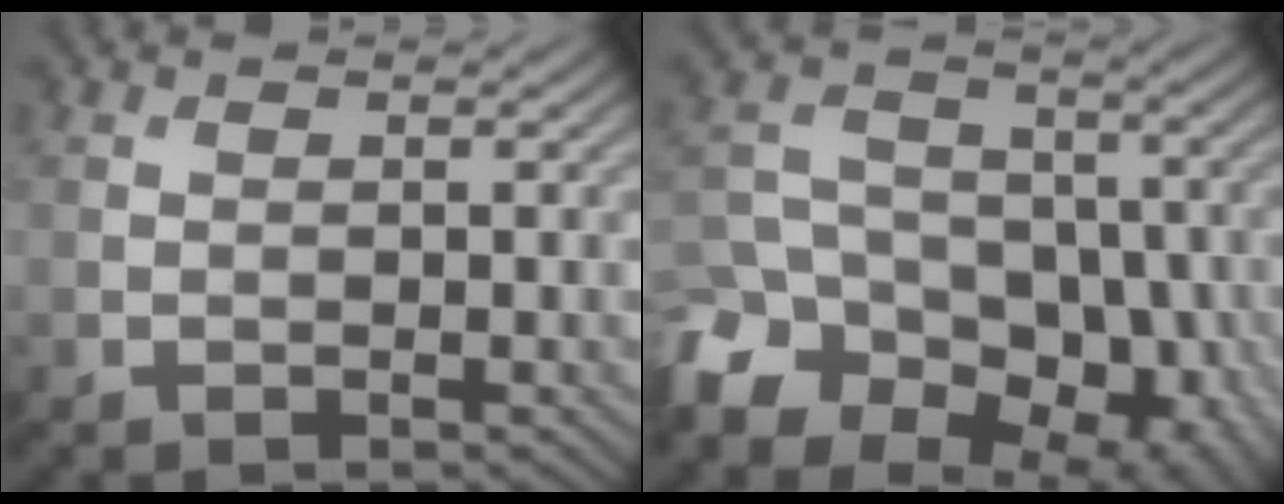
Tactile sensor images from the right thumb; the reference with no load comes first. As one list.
[{"total": 17.2, "force": [-8.6, 13.0, 7.3], "torque": [-0.167, -0.048, -0.146]}]